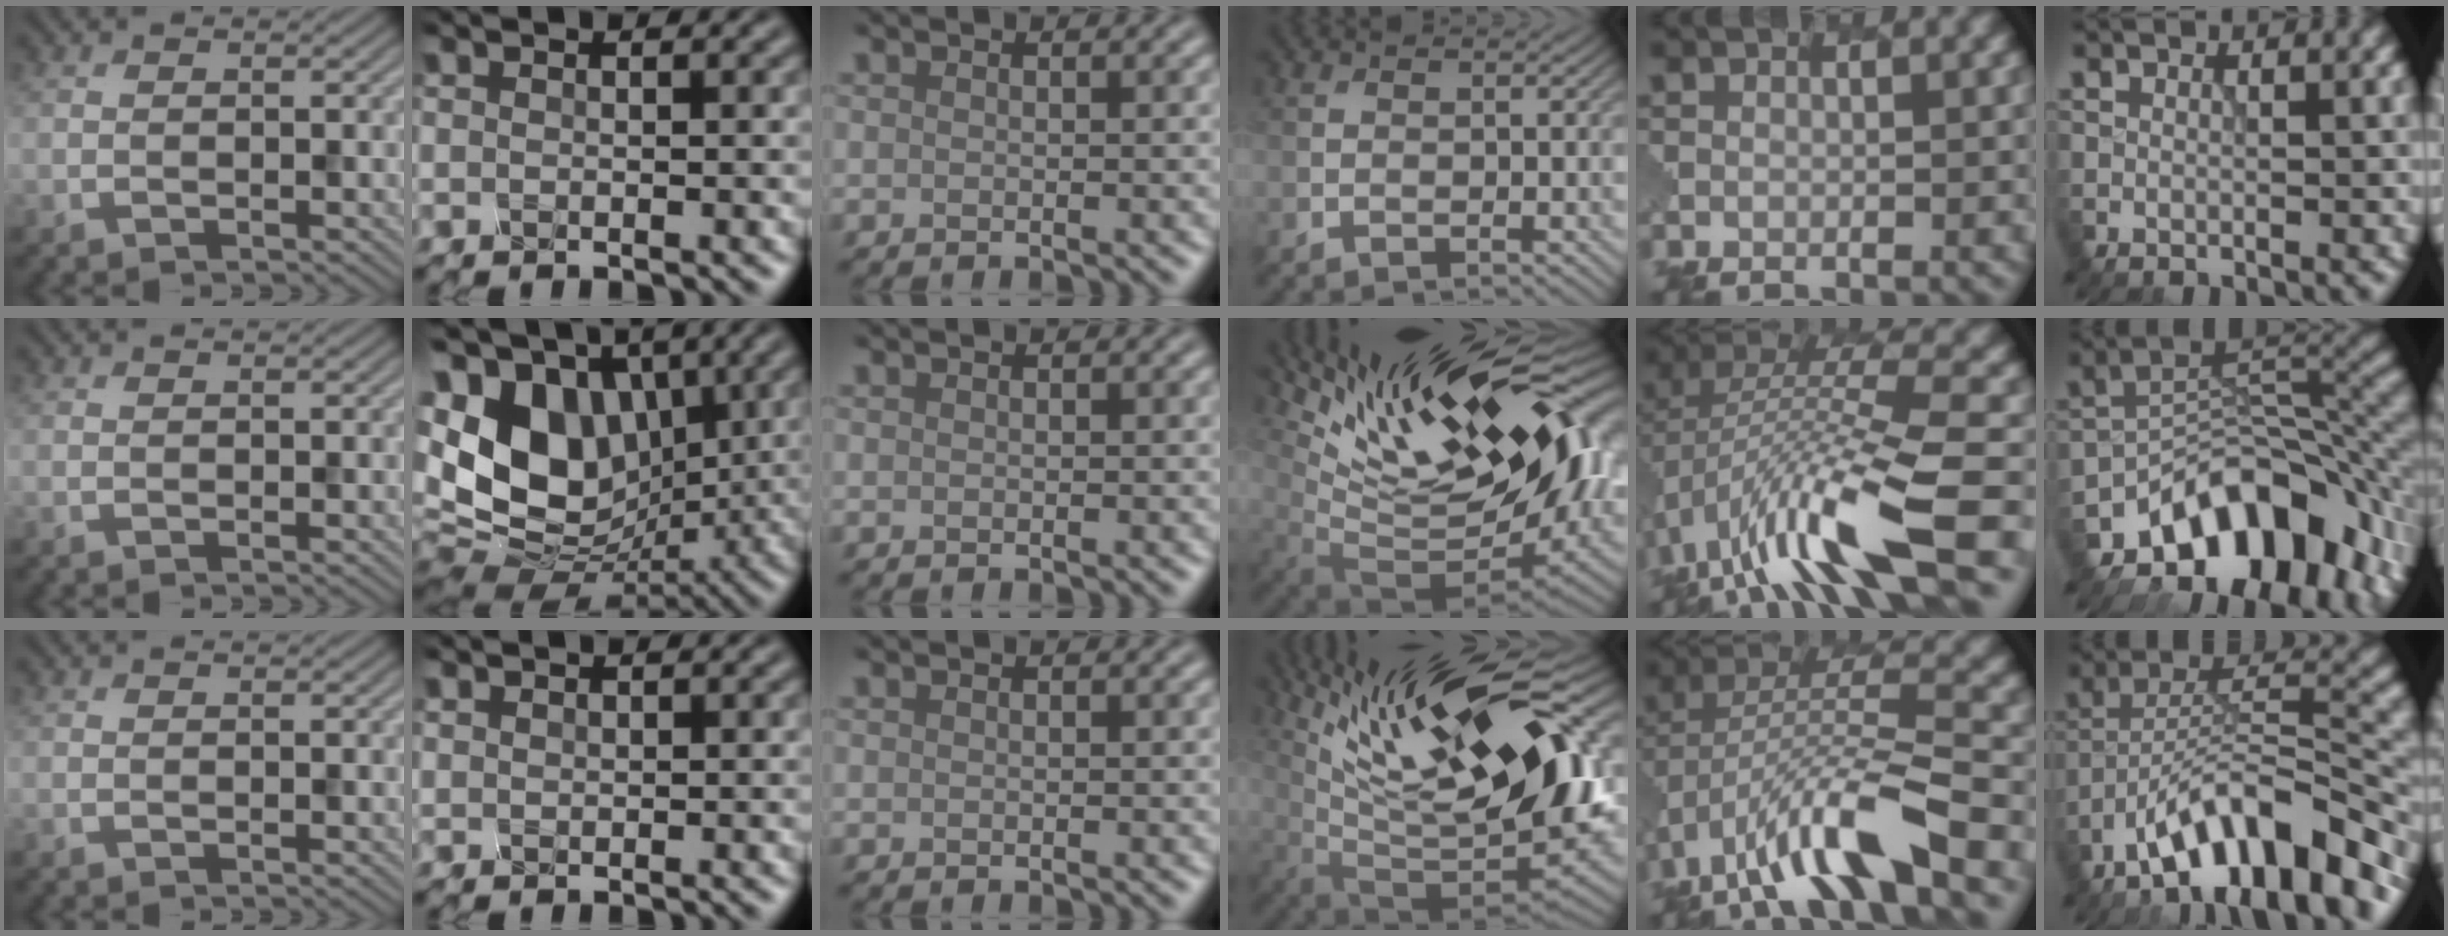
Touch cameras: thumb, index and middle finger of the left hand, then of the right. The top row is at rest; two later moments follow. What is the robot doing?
{"motion": "twist", "object": "rubiks cube"}